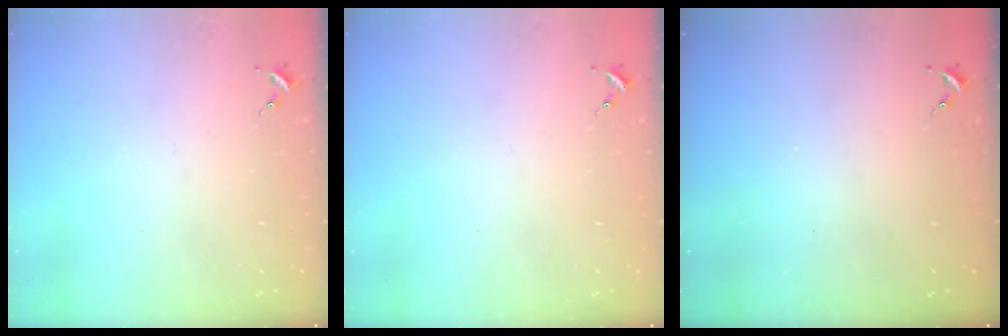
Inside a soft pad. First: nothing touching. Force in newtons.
{"total": 0.0}
{"total": 0.0}